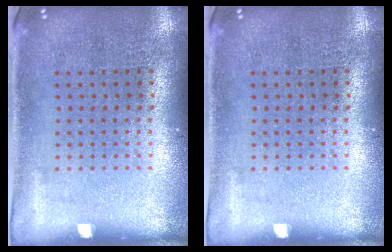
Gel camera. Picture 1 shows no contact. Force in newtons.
{"total": 0.0}